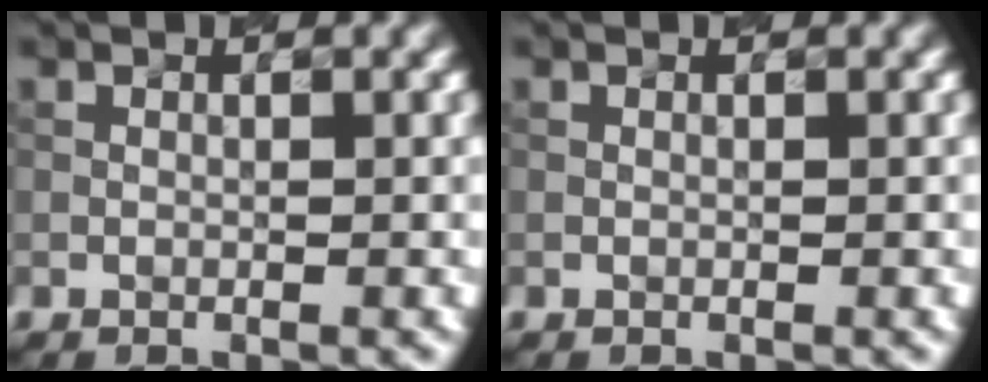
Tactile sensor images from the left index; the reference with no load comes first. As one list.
[{"total": 0.0}]